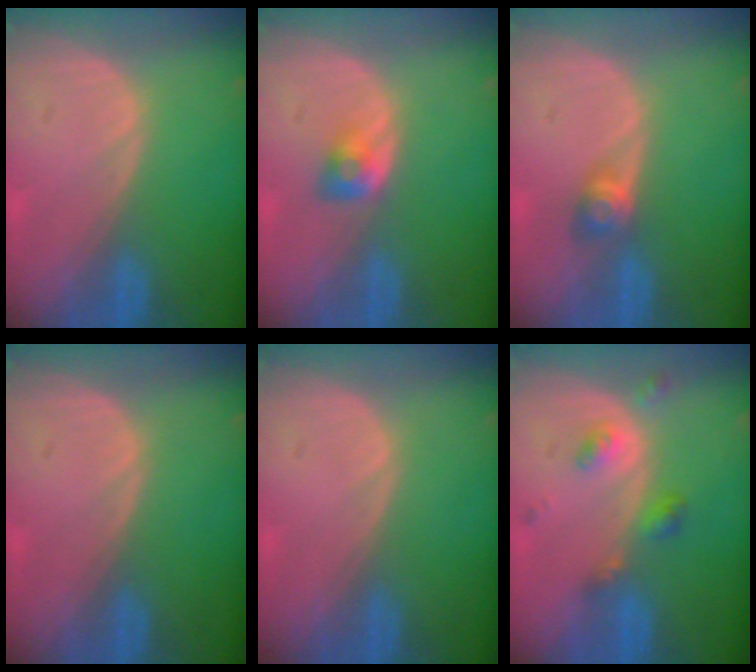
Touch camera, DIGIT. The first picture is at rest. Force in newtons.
{"total": 2.8, "press": 2.5, "slide": 1.3}
{"total": 3.0, "press": 2.6, "slide": 1.5}
{"total": 0.0}
{"total": 0.0}
{"total": 4.6, "press": 4.1, "slide": 2.1}